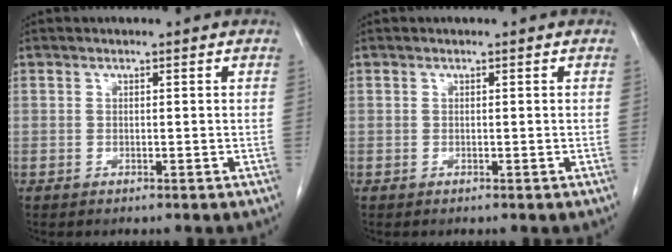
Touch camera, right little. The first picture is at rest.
{"total": 0.0}